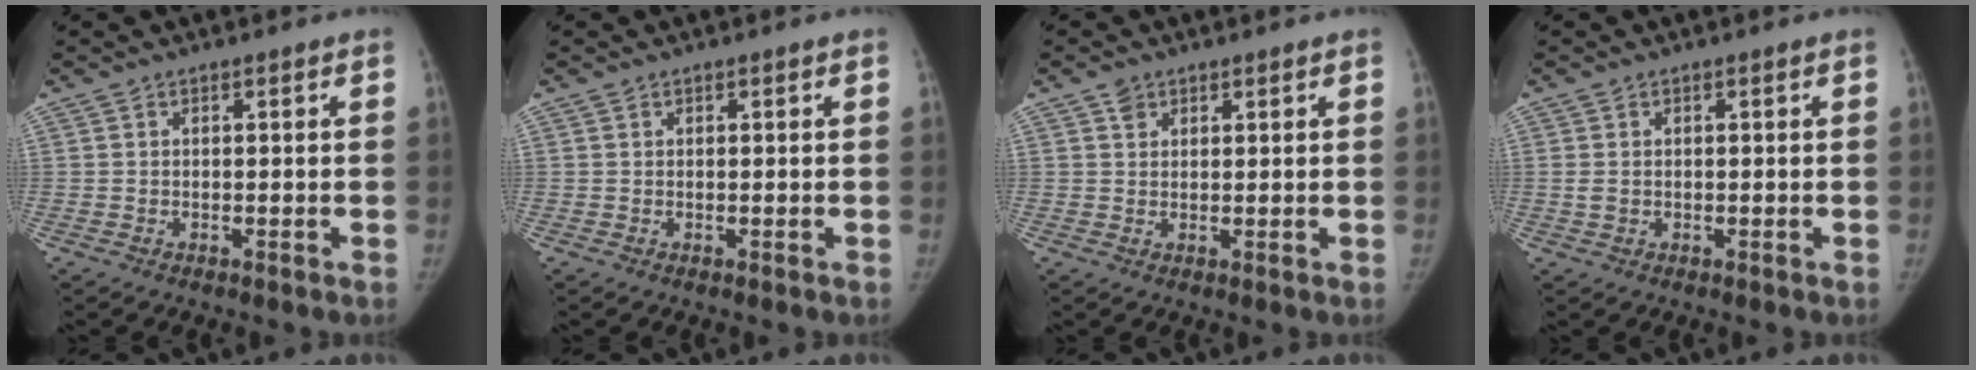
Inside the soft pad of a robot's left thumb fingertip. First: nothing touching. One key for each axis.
{"total": 0.0}
{"total": 2.2, "fx": 1.4, "fy": 1.6, "fz": 0.6, "tx": 0.002, "ty": -0.007, "tz": 0.023}
{"total": 1.5, "fx": 0.2, "fy": 1.2, "fz": 1.0, "tx": -0.021, "ty": 0.000, "tz": 0.009}